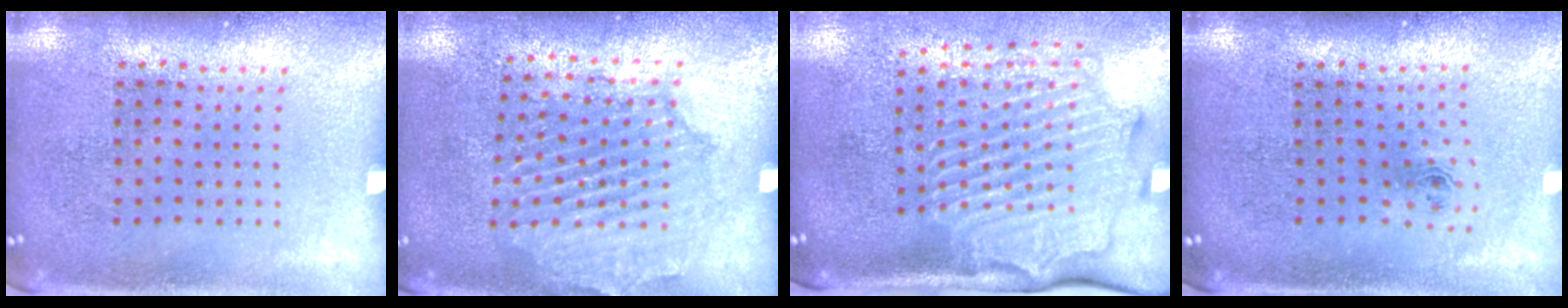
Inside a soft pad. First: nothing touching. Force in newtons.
{"total": 1.6, "press": 1.6, "slide": 0.2}
{"total": 2.9, "press": 2.3, "slide": 1.8}
{"total": 0.8, "press": 0.3, "slide": 0.7}